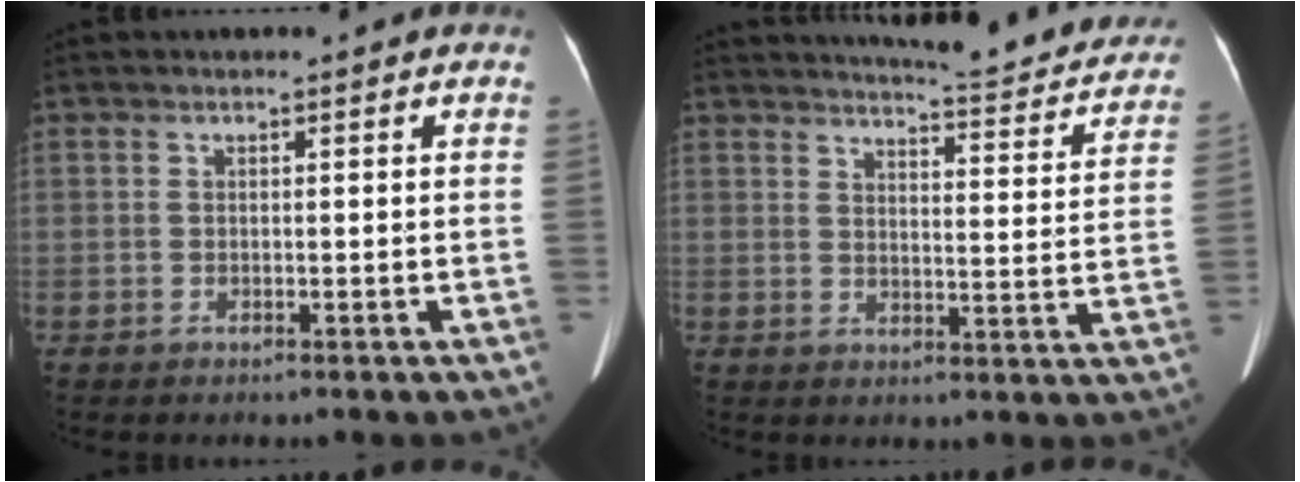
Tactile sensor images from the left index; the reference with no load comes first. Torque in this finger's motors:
{"motor_torque": [0.31, -0.52, 0.01, 0.05]}